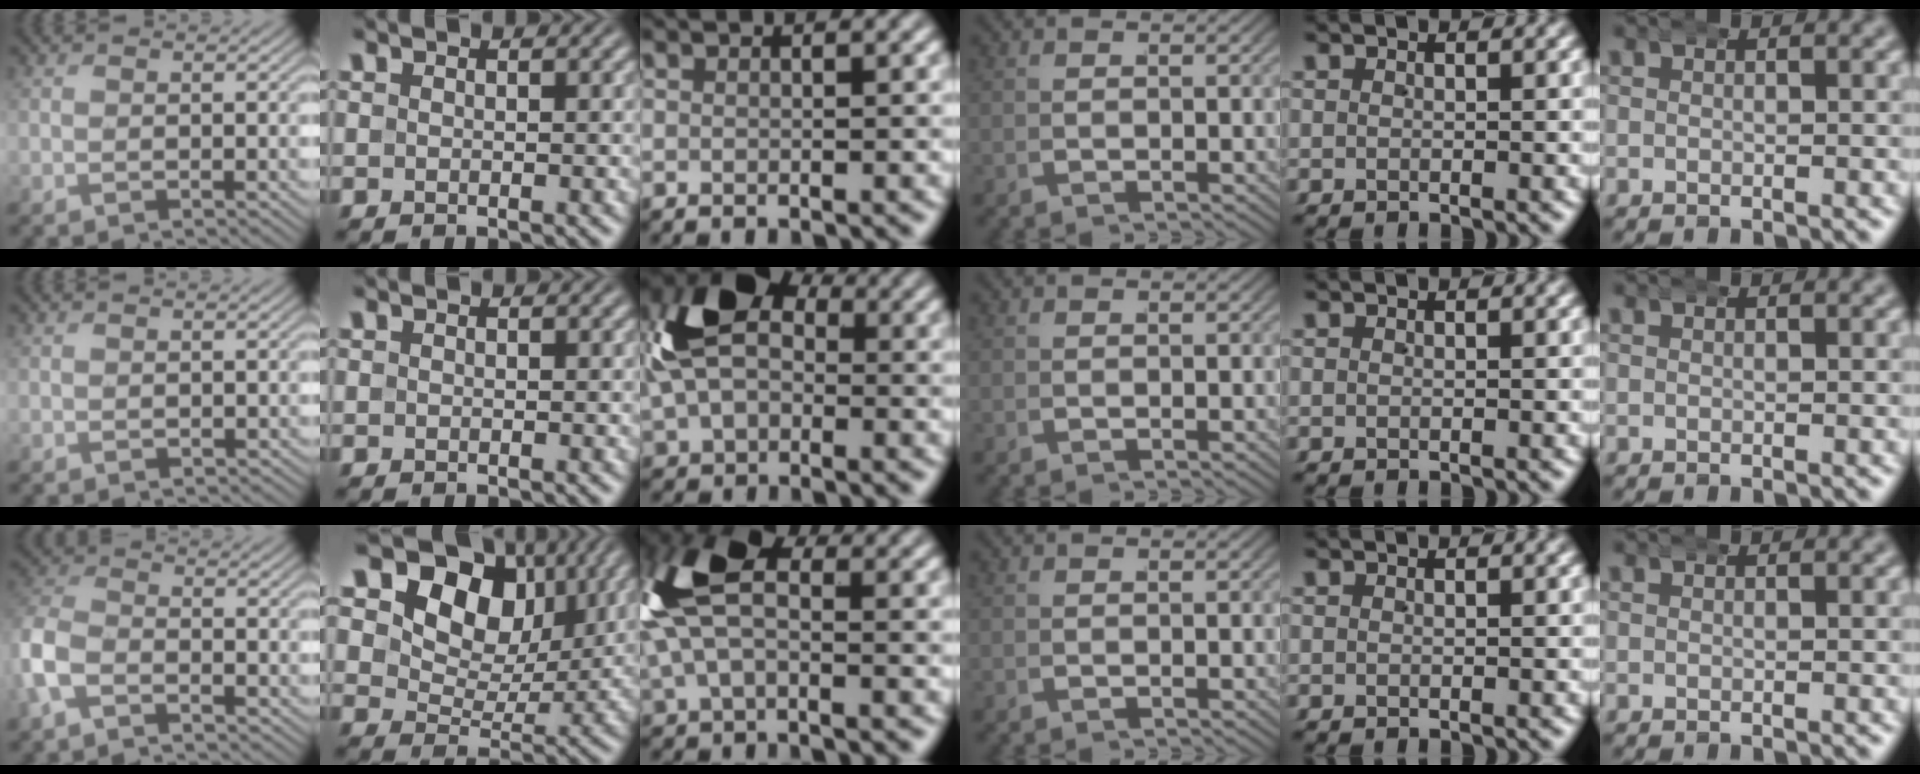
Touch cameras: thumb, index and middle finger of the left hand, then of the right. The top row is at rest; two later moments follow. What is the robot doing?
{"motion": "wrap", "object": "arm wrap"}